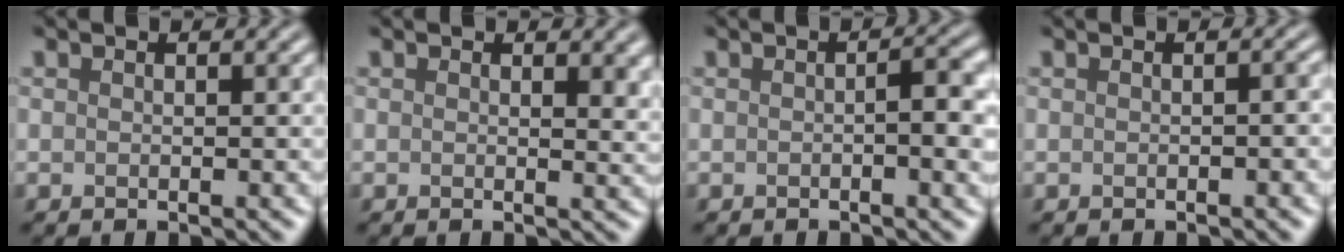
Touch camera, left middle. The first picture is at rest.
{"total": 1.7, "force": [0.7, 0.6, 1.4], "torque": [-0.012, -0.003, 0.010]}
{"total": 2.8, "force": [-0.3, 0.5, 2.7], "torque": [-0.040, 0.003, -0.005]}
{"total": 1.1, "force": [-0.3, 0.2, 1.0], "torque": [-0.013, 0.003, -0.002]}